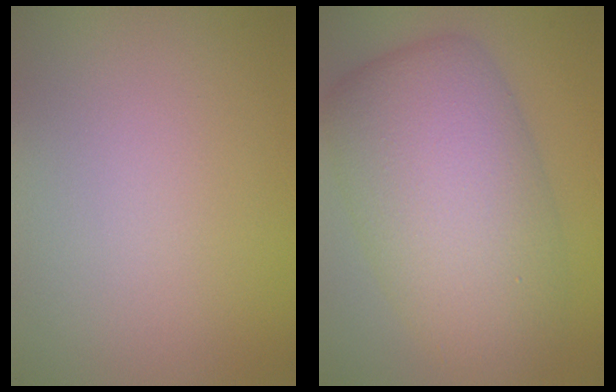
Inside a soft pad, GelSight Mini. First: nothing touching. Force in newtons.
{"total": 10.6, "press": 10.6, "slide": 0.3}